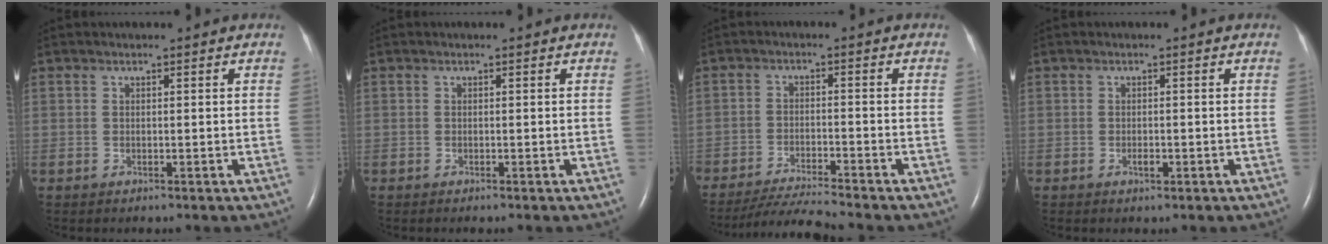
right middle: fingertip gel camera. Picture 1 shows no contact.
{"total": 0.5, "force": [-0.4, 0.0, 0.3], "torque": [-0.008, -0.001, -0.007]}
{"total": 6.3, "force": [-5.9, -1.4, 1.4], "torque": [-0.026, -0.018, -0.111]}
{"total": 1.0, "force": [-0.5, 0.4, 0.8], "torque": [-0.016, 0.000, -0.007]}